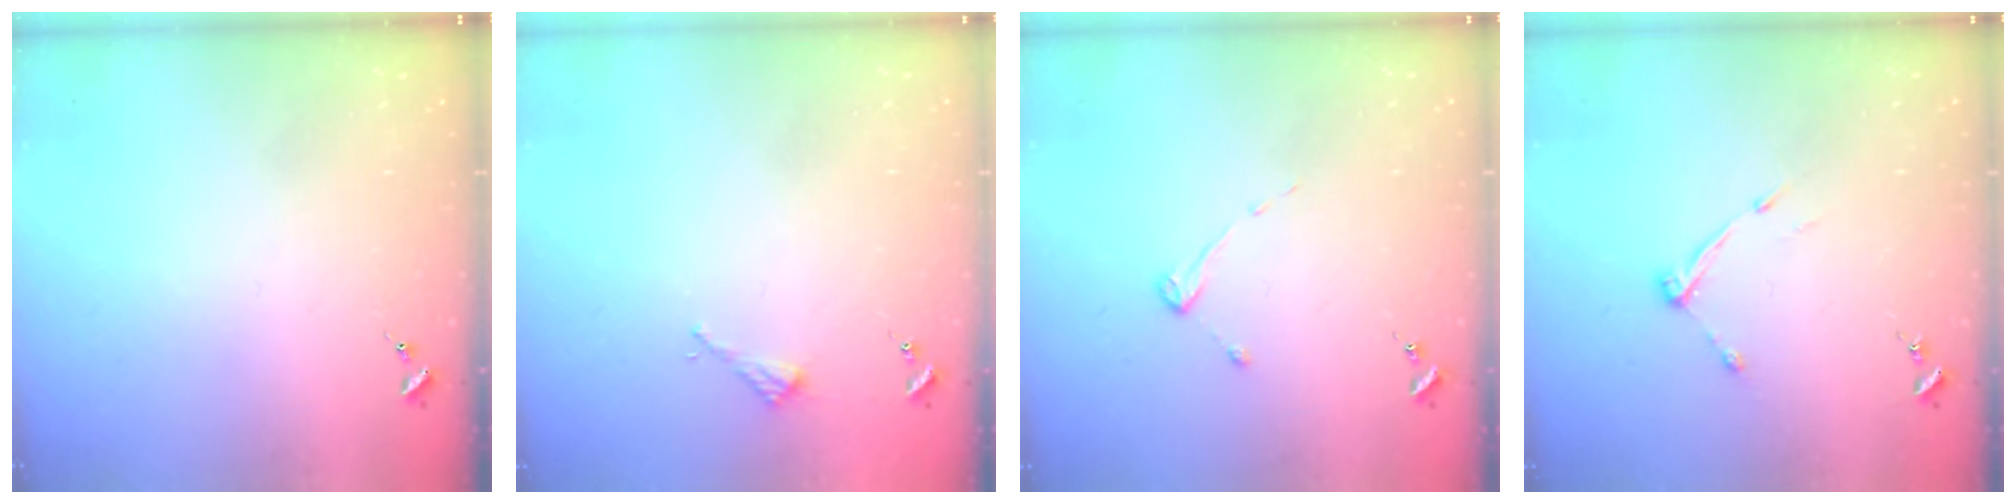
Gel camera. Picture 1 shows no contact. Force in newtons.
{"total": 2.2, "press": 2.2, "slide": 0.2}
{"total": 2.7, "press": 2.7, "slide": 0.3}
{"total": 5.1, "press": 5.1, "slide": 0.6}